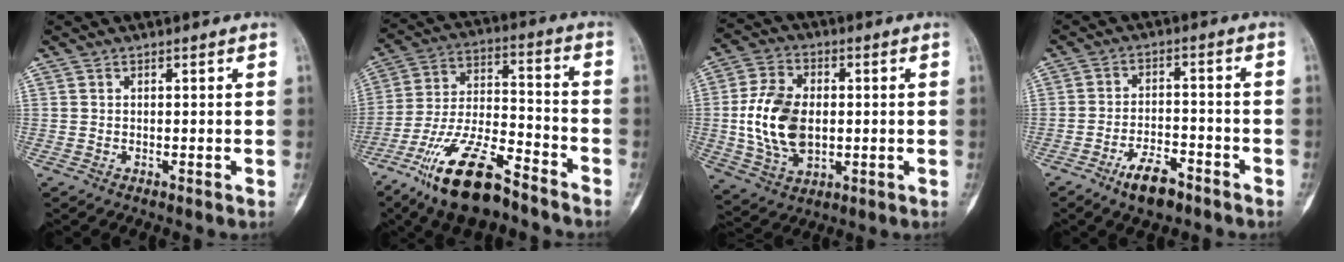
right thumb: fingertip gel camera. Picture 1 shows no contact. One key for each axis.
{"total": 17.9, "fx": -12.2, "fy": 5.7, "fz": 11.9, "tx": -0.226, "ty": 0.068, "tz": -0.221}
{"total": 14.0, "fx": -0.2, "fy": 9.2, "fz": 10.5, "tx": -0.186, "ty": 0.005, "tz": 0.003}
{"total": 7.5, "fx": -5.0, "fy": 3.0, "fz": 4.6, "tx": -0.074, "ty": 0.029, "tz": -0.084}